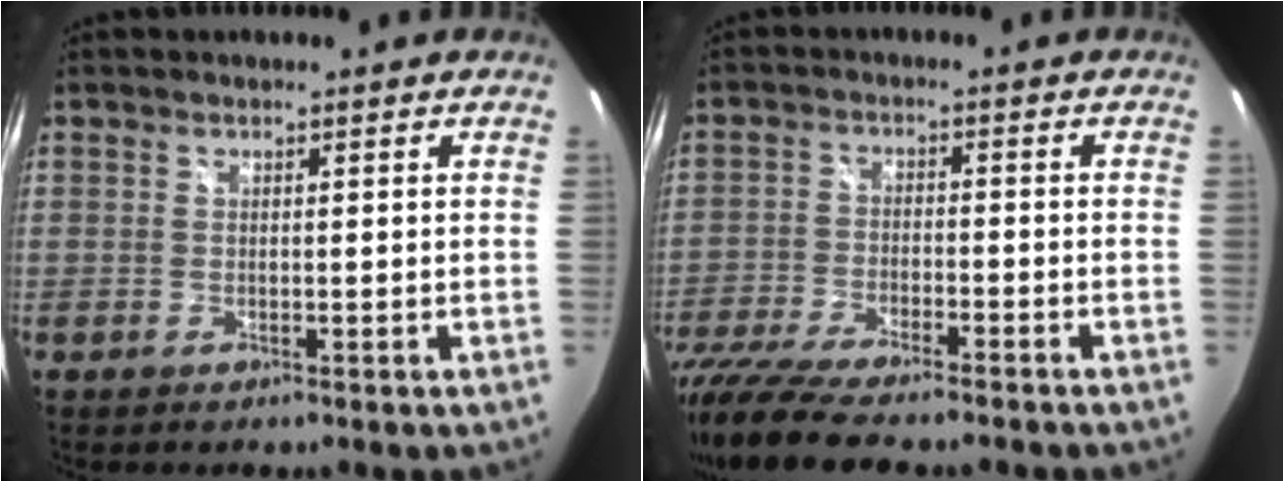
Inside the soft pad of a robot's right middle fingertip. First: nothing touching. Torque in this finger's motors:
{"motor_torque": [1.09, -1.05, 0.28, 0.13]}